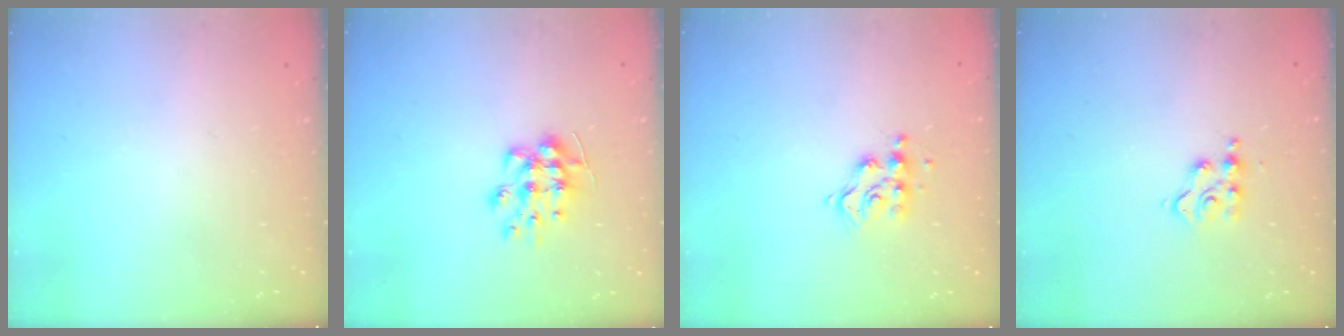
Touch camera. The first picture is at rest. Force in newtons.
{"total": 8.9, "press": 8.9, "slide": 0.6}
{"total": 9.0, "press": 9.0, "slide": 0.5}
{"total": 4.8, "press": 4.8, "slide": 0.5}